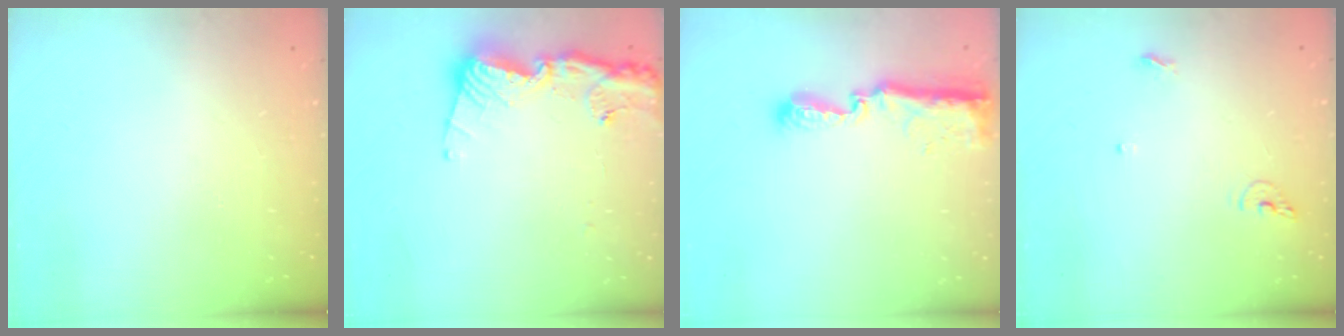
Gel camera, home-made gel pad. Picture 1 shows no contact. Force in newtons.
{"total": 14.4, "press": 14.3, "slide": 1.9}
{"total": 8.6, "press": 8.6, "slide": 0.5}
{"total": 6.8, "press": 6.6, "slide": 1.2}